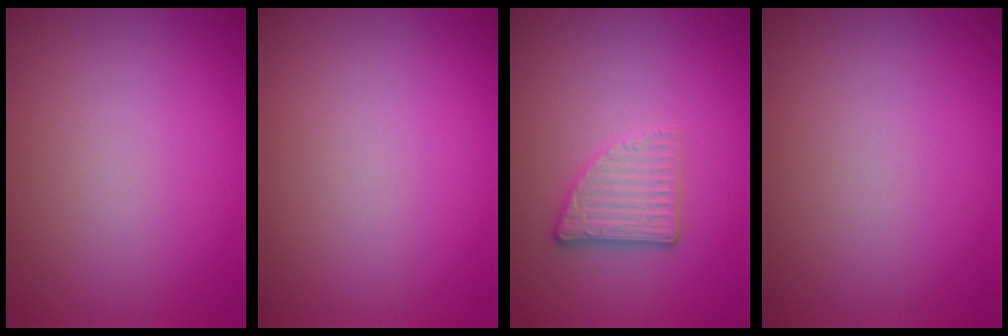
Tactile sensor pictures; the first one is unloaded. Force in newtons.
{"total": 0.0}
{"total": 2.7, "press": 2.3, "slide": 1.4}
{"total": 0.0}